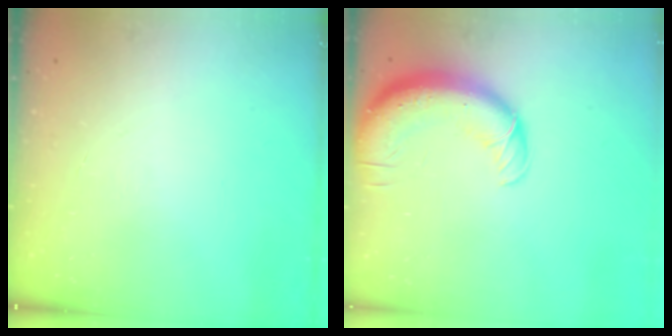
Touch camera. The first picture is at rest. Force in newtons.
{"total": 13.5, "press": 13.0, "slide": 3.6}